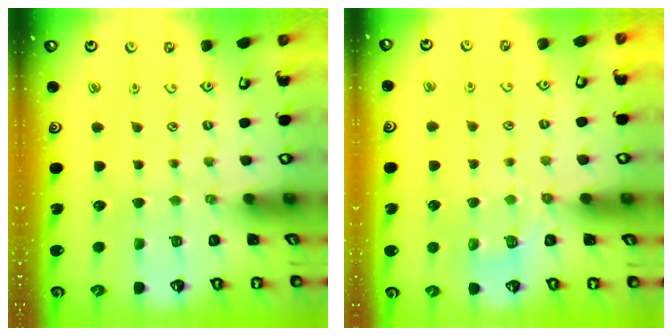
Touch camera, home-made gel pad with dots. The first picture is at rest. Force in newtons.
{"total": 4.3, "press": 3.9, "slide": 1.8}